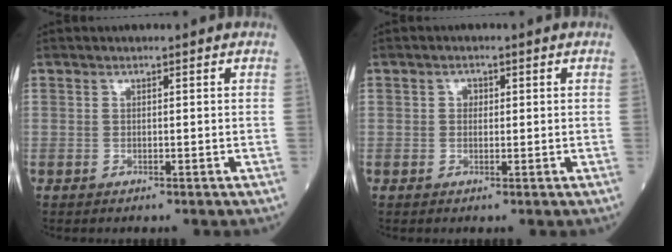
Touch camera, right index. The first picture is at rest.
{"total": 1.3, "force": [0.3, 1.1, 0.7], "torque": [-0.010, 0.002, 0.002]}